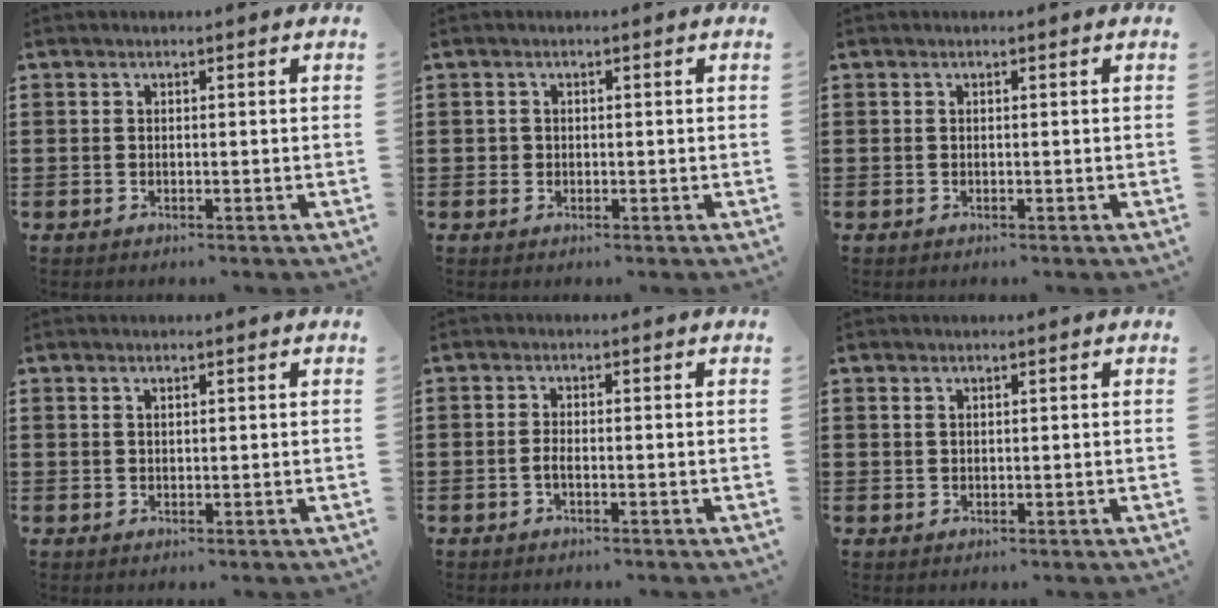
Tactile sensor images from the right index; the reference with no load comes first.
{"total": 0.8, "force": [0.1, 0.8, 0.2], "torque": [-0.004, 0.006, 0.000]}
{"total": 0.0}
{"total": 0.7, "force": [0.6, 0.3, 0.3], "torque": [-0.008, 0.002, 0.010]}
{"total": 1.4, "force": [-0.6, 0.4, 1.2], "torque": [-0.030, -0.003, -0.013]}
{"total": 0.5, "force": [0.4, 0.3, 0.2], "torque": [-0.007, 0.000, 0.008]}